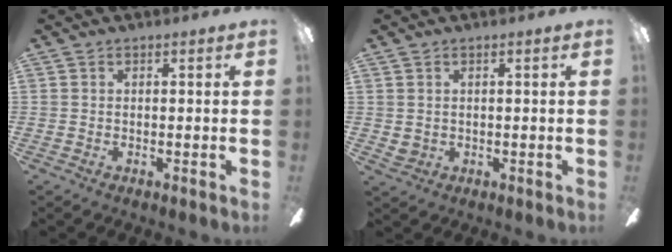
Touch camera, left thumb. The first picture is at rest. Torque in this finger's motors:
{"motor_torque": [-0.16, 0.16, -0.05, -0.30, 0.00]}